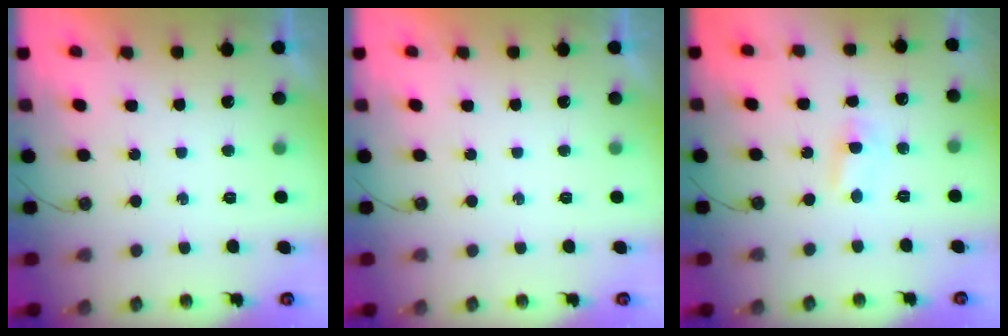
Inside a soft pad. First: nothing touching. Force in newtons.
{"total": 0.0}
{"total": 1.5, "press": 1.3, "slide": 0.6}